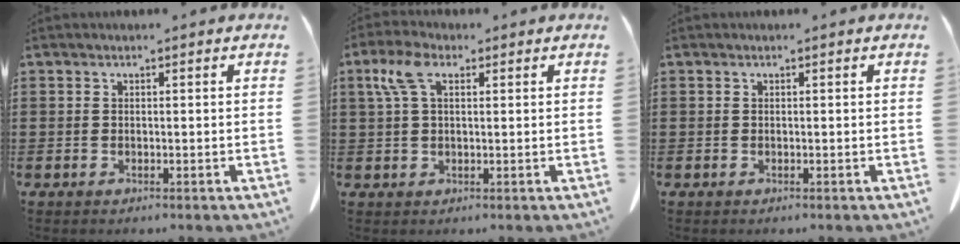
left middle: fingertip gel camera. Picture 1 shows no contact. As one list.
[{"total": 5.4, "force": [2.2, 2.4, 4.3], "torque": [-0.108, 0.003, 0.033]}, {"total": 0.0}]